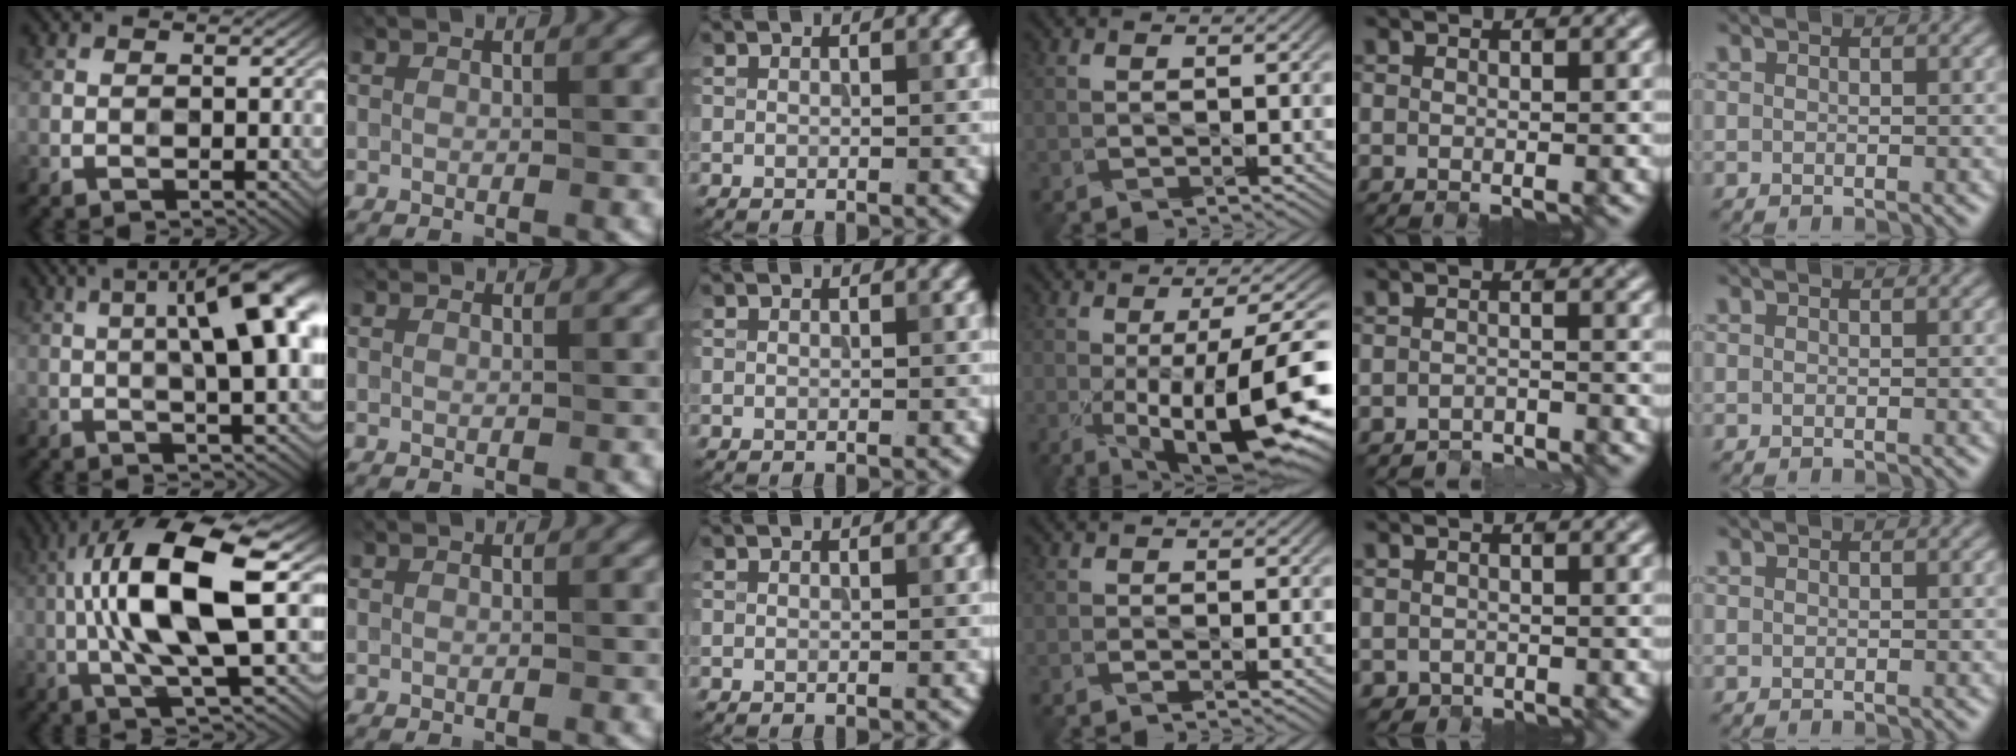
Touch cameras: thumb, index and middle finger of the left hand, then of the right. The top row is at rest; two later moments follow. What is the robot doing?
{"motion": "close", "object": "folder"}